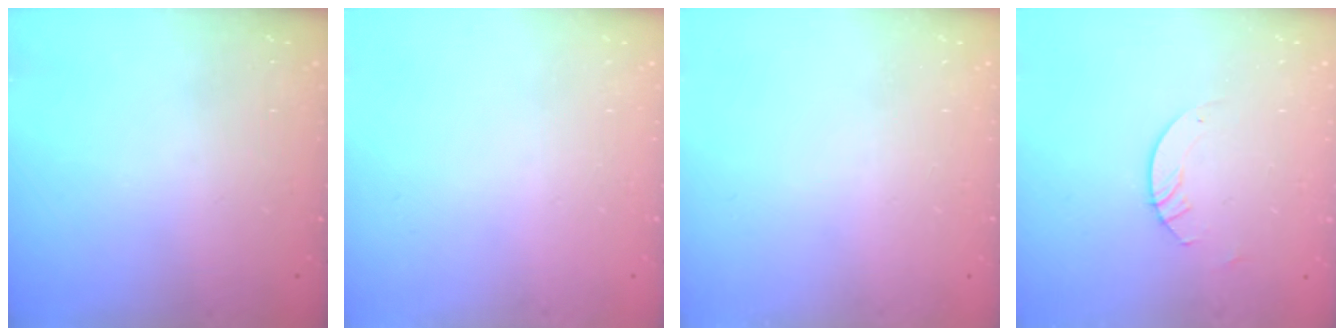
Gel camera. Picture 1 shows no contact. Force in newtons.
{"total": 0.0}
{"total": 0.0}
{"total": 3.0, "press": 3.0, "slide": 0.3}